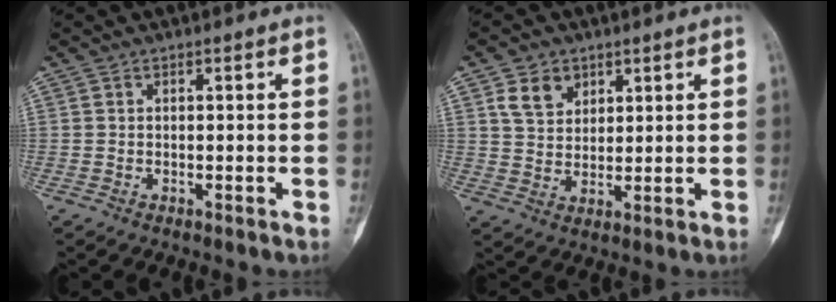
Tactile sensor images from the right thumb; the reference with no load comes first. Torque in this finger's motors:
{"motor_torque": [-0.61, 0.61, 0.10, -0.10, 0.06]}